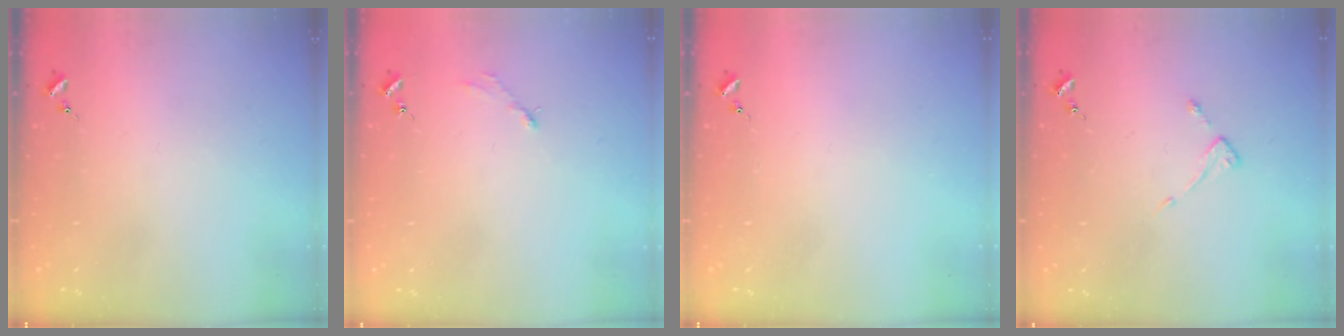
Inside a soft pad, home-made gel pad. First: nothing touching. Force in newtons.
{"total": 2.9, "press": 2.9, "slide": 0.4}
{"total": 0.0}
{"total": 2.6, "press": 2.6, "slide": 0.3}